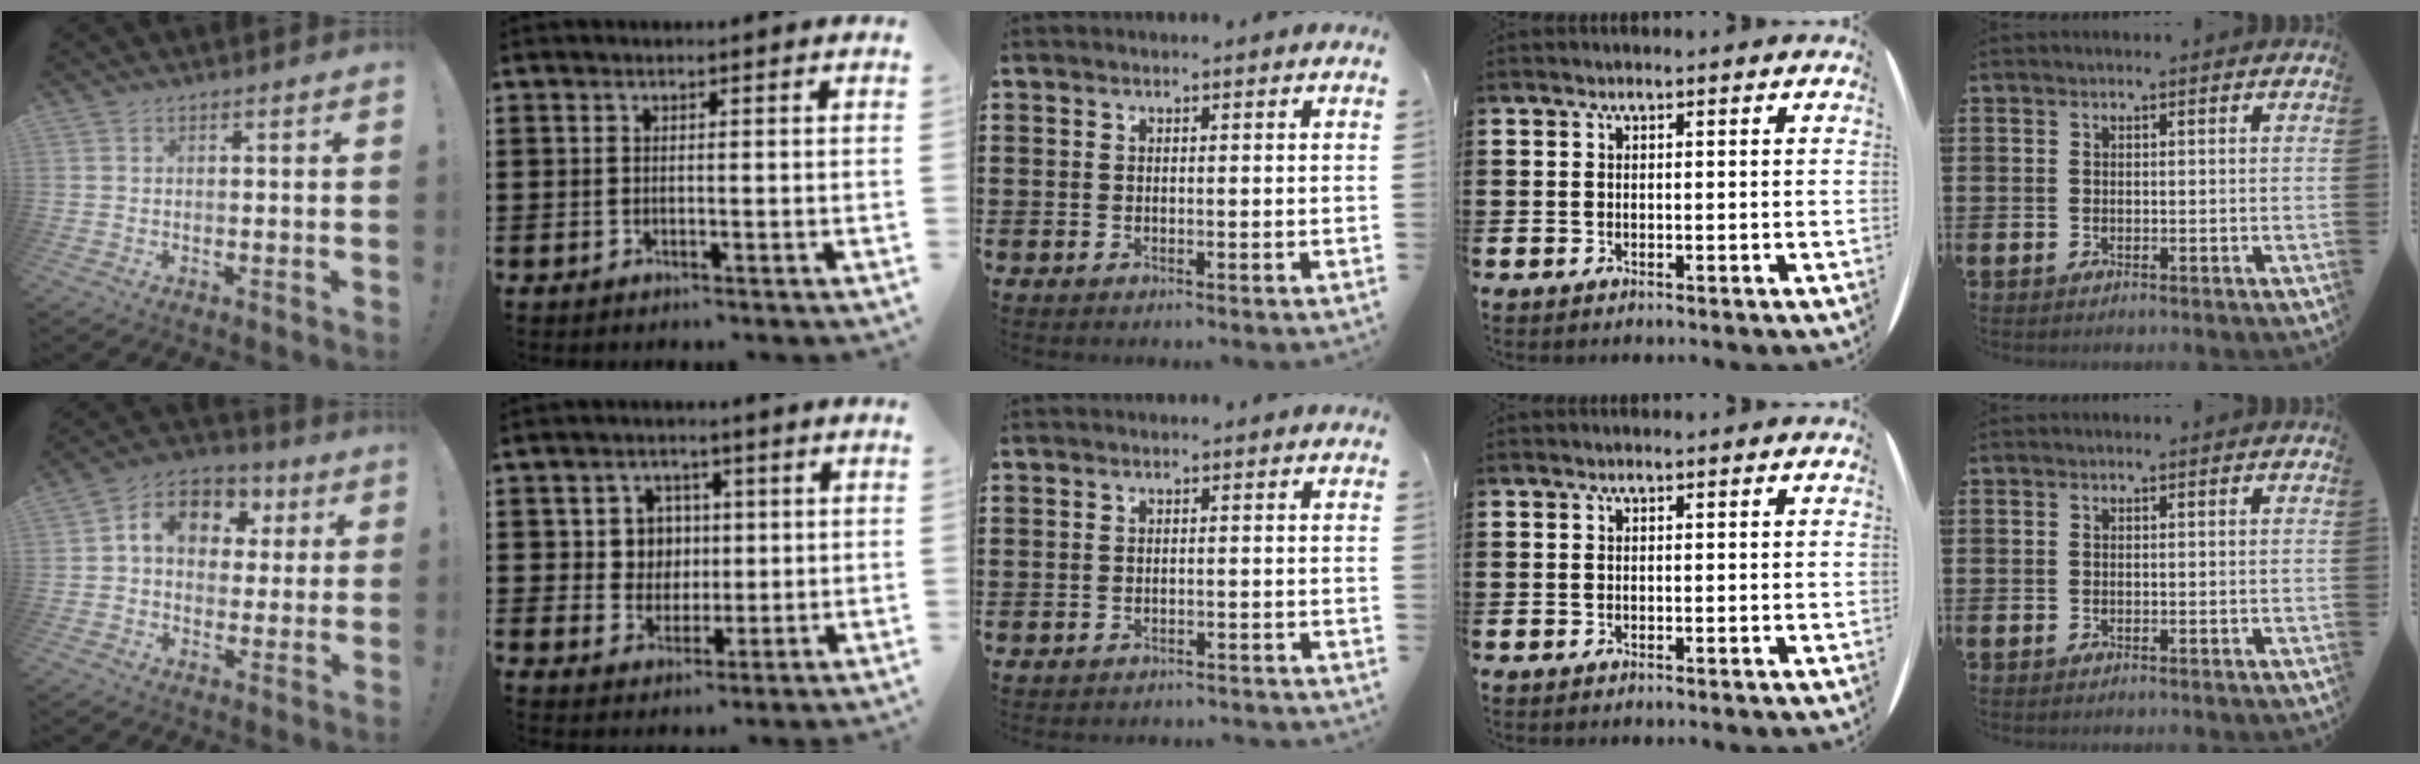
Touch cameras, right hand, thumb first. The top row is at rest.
{"thumb": {"total": 11.3, "force": [2.9, 9.1, 6.1], "torque": [-0.095, 0.004, 0.060]}, "index": {"total": 5.2, "force": [1.1, 5.0, 1.3], "torque": [-0.050, 0.018, 0.017]}, "middle": {"total": 1.6, "force": [-1.6, 0.0, -0.1], "torque": [-0.006, 0.000, -0.034]}}